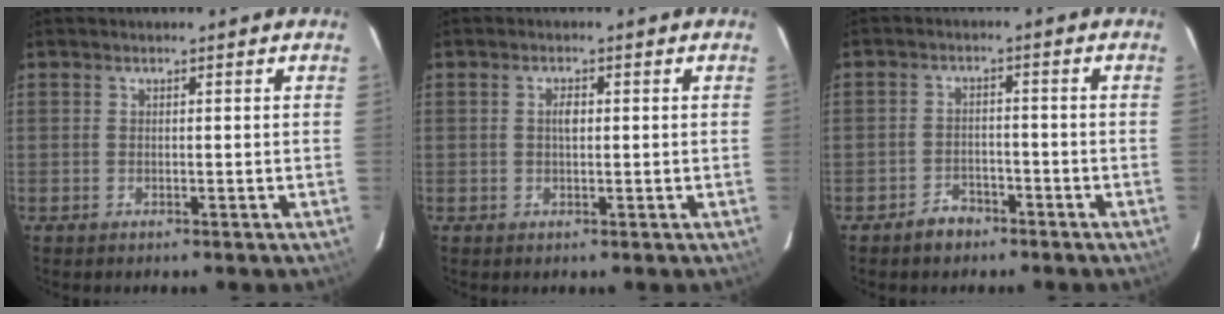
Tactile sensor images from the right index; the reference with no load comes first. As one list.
[{"total": 1.8, "force": [0.2, 0.9, 1.6], "torque": [-0.029, 0.005, 0.003]}, {"total": 4.1, "force": [-3.1, 2.6, 0.9], "torque": [-0.027, 0.013, -0.046]}]